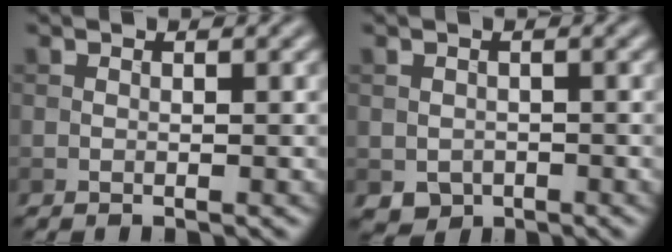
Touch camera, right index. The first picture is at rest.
{"total": 1.8, "force": [-0.7, 1.5, 0.6], "torque": [-0.011, -0.006, -0.012]}